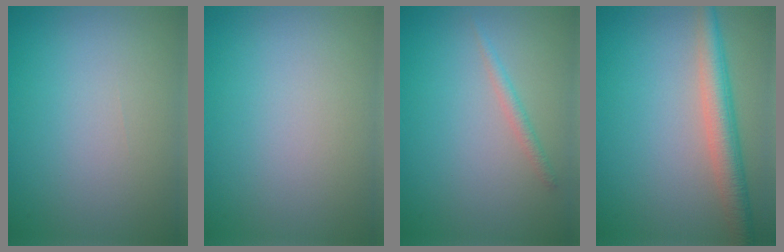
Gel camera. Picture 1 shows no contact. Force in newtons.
{"total": 0.0}
{"total": 1.2, "press": 1.1, "slide": 0.0}
{"total": 4.4, "press": 4.4, "slide": 0.1}